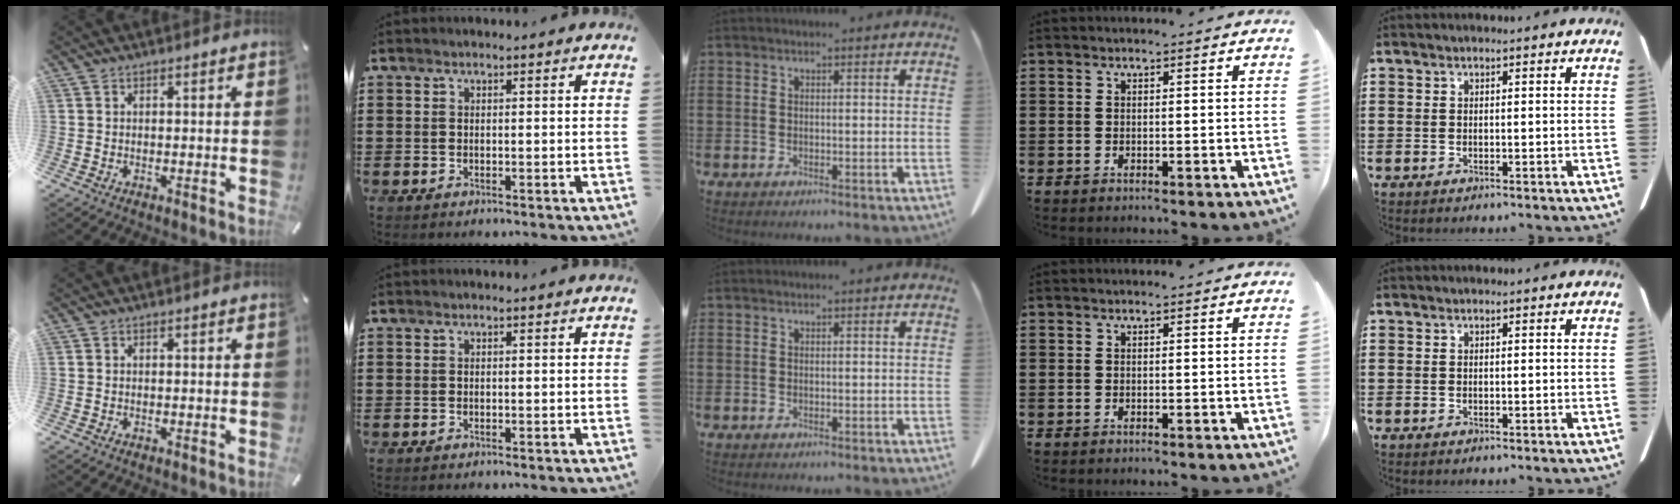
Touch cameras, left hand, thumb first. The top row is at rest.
{}